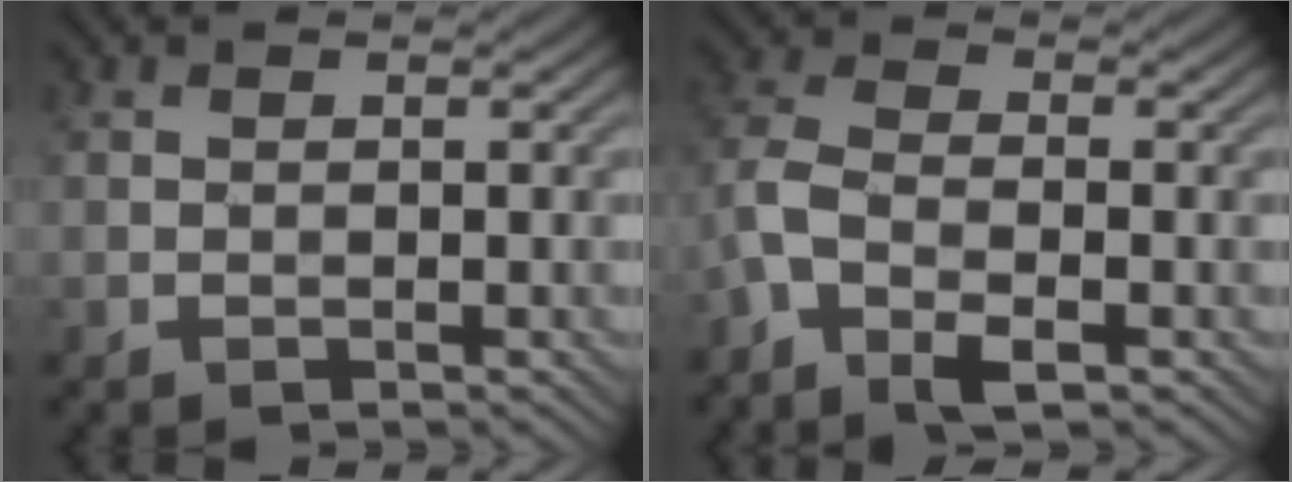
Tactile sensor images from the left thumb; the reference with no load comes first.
{"total": 5.9, "force": [-3.2, 2.2, 4.5], "torque": [-0.108, 0.000, -0.077]}